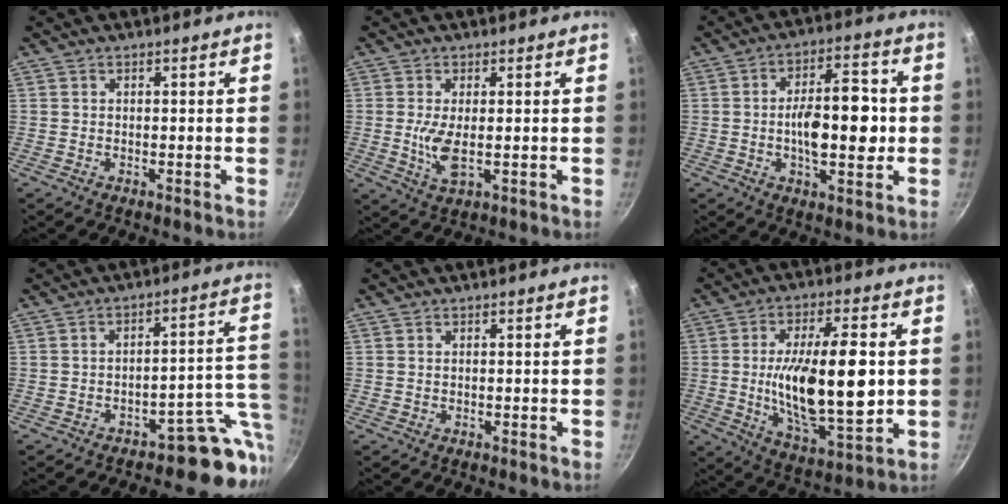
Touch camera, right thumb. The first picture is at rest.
{"total": 5.4, "force": [-0.2, 2.0, 5.0], "torque": [-0.105, -0.011, -0.001]}
{"total": 13.4, "force": [-1.0, 6.1, 11.8], "torque": [-0.162, 0.021, -0.019]}
{"total": 8.7, "force": [-4.7, 4.5, 5.8], "torque": [-0.015, 0.048, -0.070]}
{"total": 0.0}
{"total": 20.2, "force": [0.1, 7.9, 18.6], "torque": [-0.302, -0.013, 0.006]}